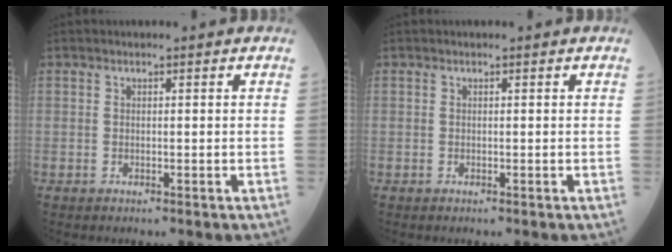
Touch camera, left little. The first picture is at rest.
{"total": 0.0}